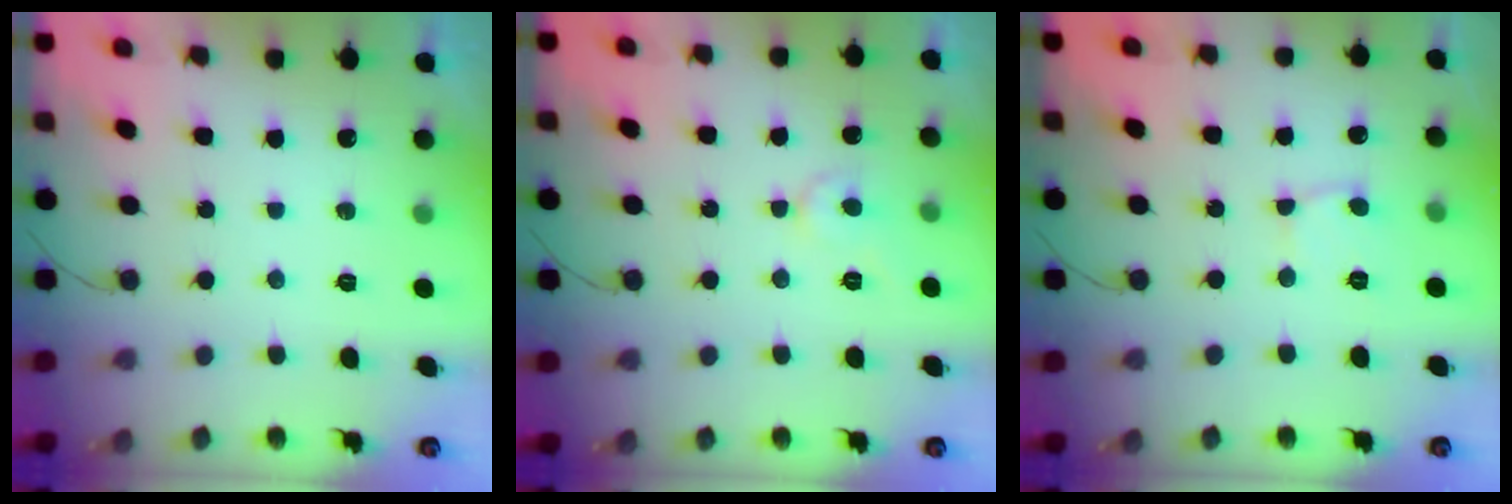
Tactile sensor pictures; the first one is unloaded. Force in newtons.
{"total": 4.7, "press": 4.6, "slide": 0.6}
{"total": 2.6, "press": 2.6, "slide": 0.2}